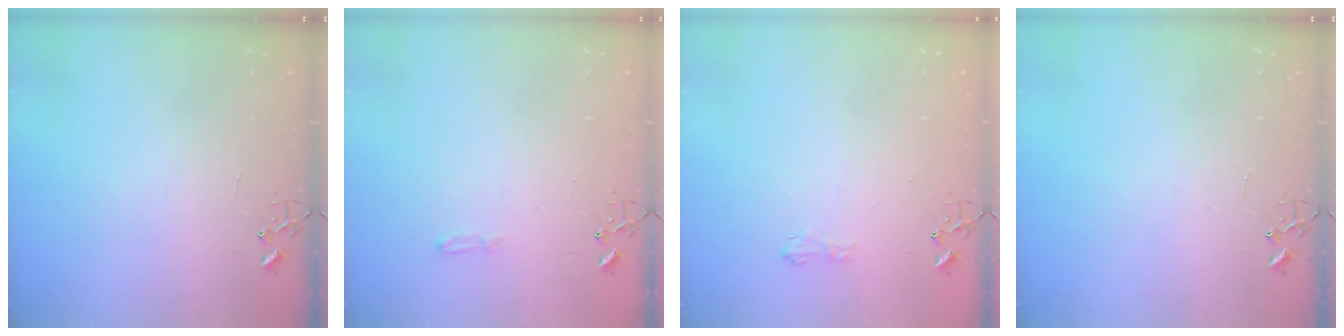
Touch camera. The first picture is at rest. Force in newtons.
{"total": 4.0, "press": 3.9, "slide": 0.5}
{"total": 6.3, "press": 6.3, "slide": 0.8}
{"total": 0.0}